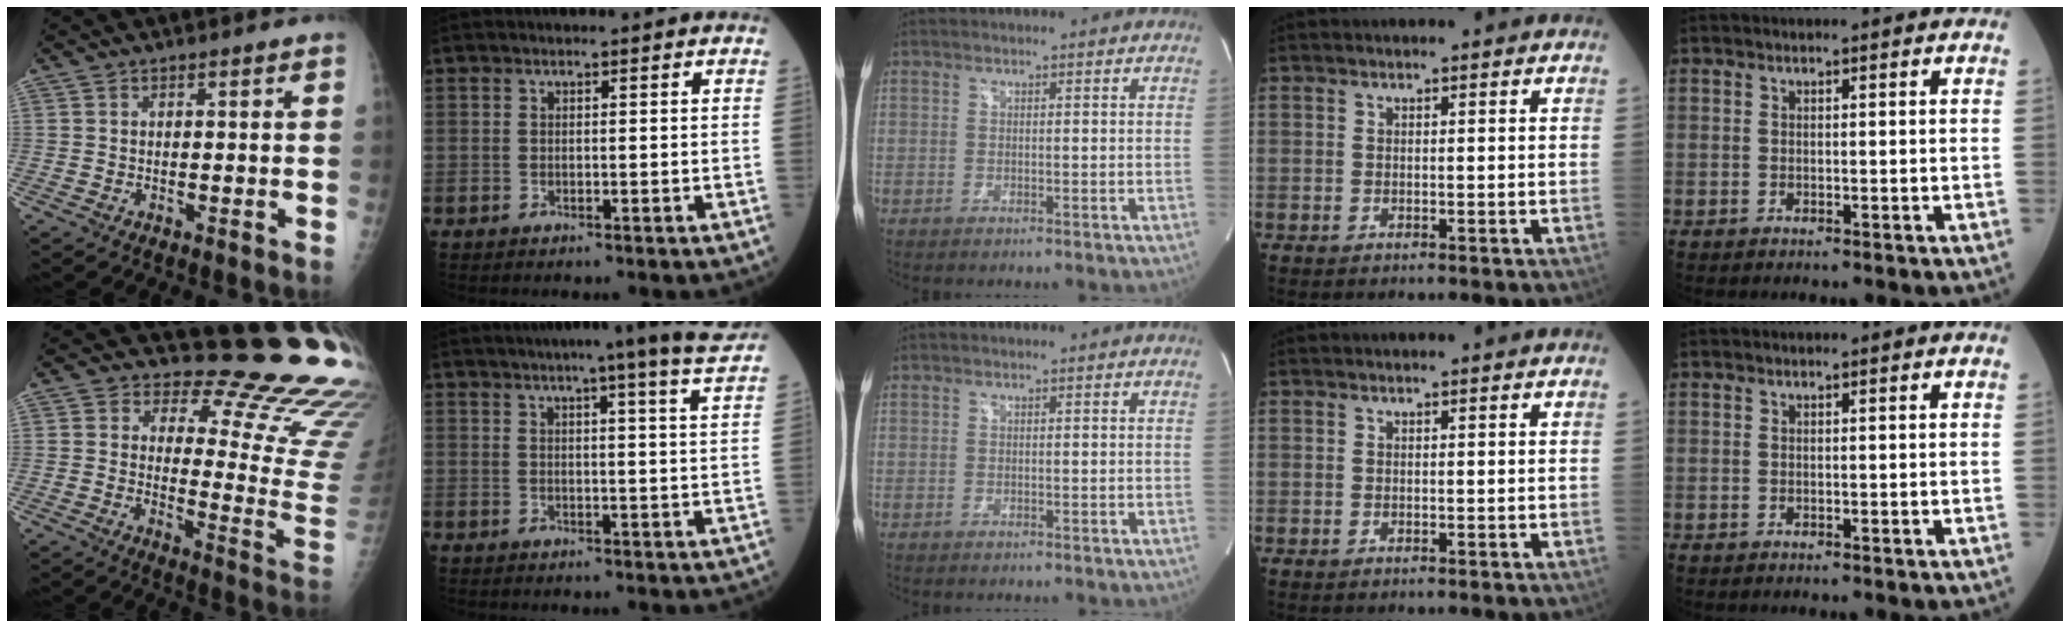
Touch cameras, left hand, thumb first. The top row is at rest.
{"thumb": {"total": 21.0, "force": [17.2, 7.0, 9.8], "torque": [-0.073, -0.160, 0.189]}, "index": {"total": 12.1, "force": [10.3, -1.8, 6.1], "torque": [-0.085, -0.021, 0.107]}}